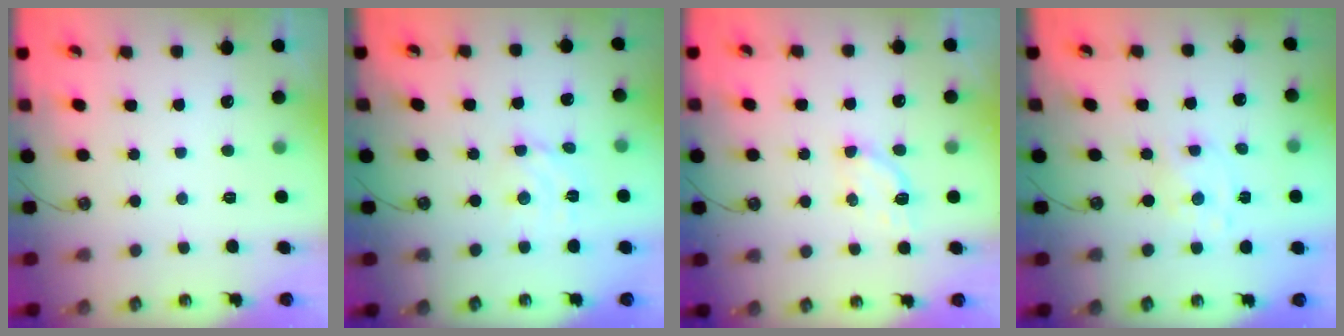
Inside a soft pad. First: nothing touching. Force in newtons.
{"total": 4.6, "press": 4.6, "slide": 0.1}
{"total": 4.2, "press": 4.1, "slide": 0.9}
{"total": 1.8, "press": 1.8, "slide": 0.2}